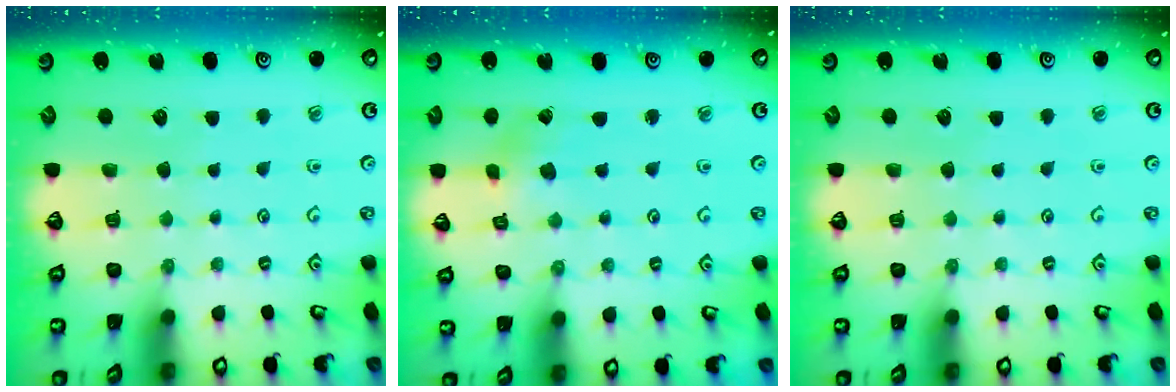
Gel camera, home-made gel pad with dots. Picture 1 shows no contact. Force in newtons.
{"total": 0.9, "press": 0.9, "slide": 0.2}
{"total": 0.0}